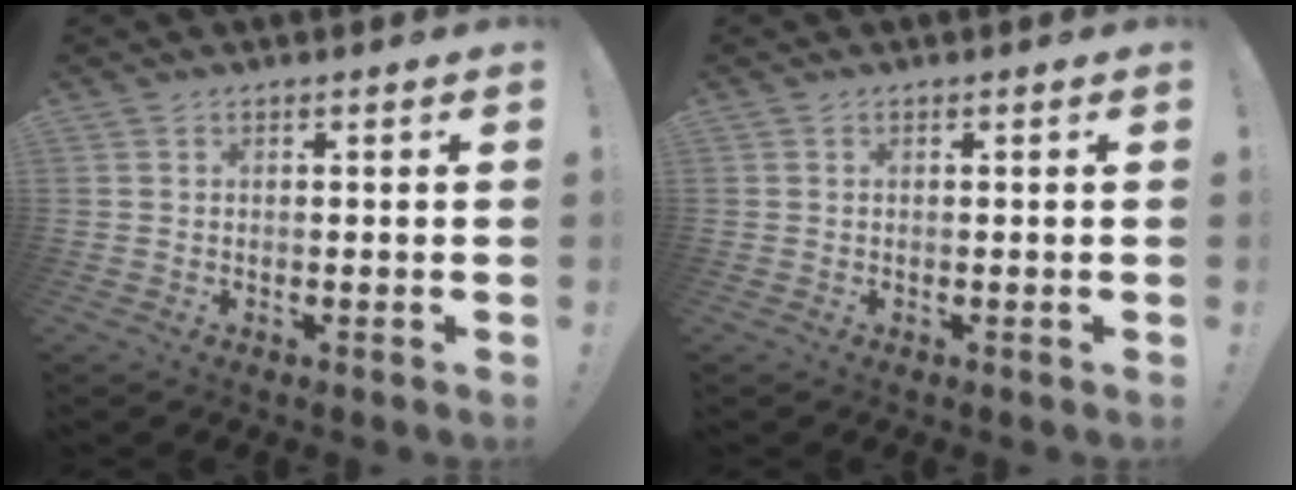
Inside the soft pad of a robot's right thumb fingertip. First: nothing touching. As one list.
[{"total": 0.0}]